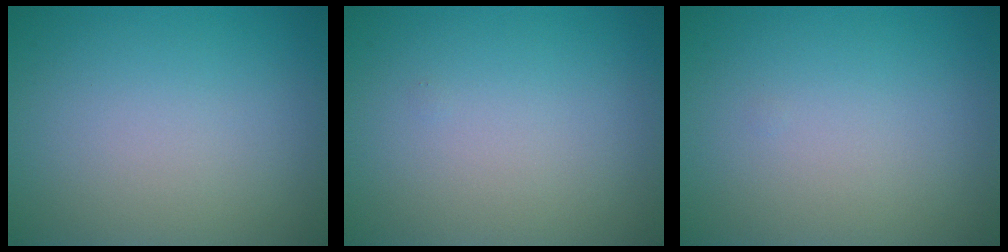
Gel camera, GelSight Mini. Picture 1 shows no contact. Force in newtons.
{"total": 0.0}
{"total": 0.0}